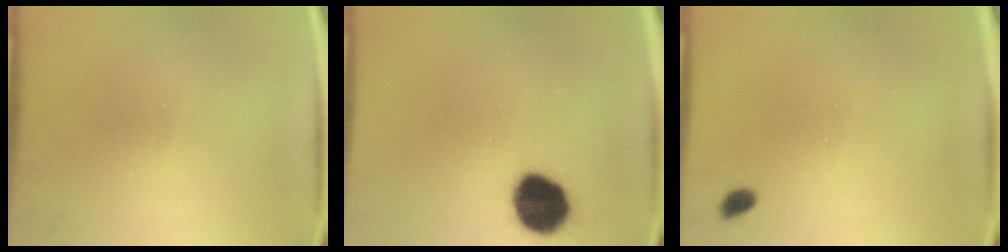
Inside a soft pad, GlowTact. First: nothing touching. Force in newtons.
{"total": 11.7}
{"total": 1.3}